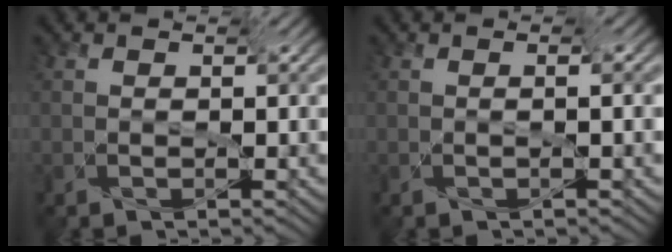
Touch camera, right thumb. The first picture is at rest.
{"total": 1.0, "force": [-0.2, -0.3, 1.0], "torque": [-0.013, 0.005, -0.006]}